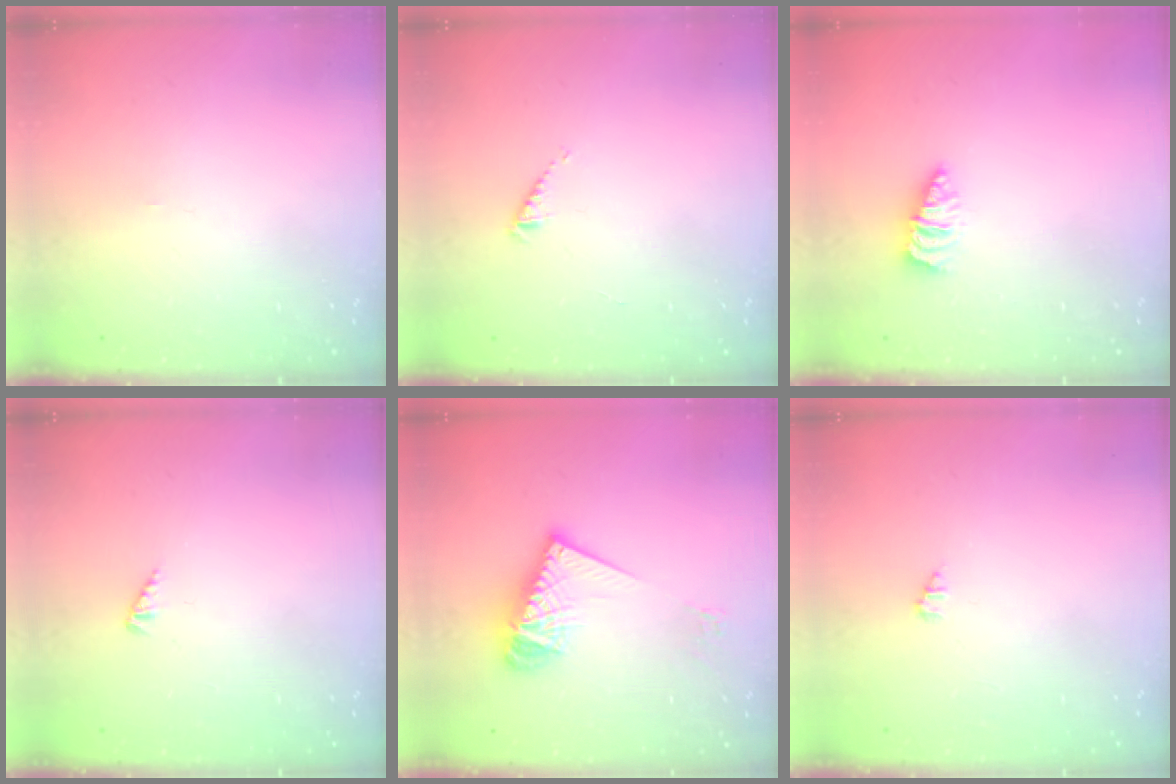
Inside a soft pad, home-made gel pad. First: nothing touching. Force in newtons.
{"total": 1.6, "press": 1.6, "slide": 0.3}
{"total": 2.7, "press": 2.7, "slide": 0.2}
{"total": 0.7, "press": 0.7, "slide": 0.3}
{"total": 12.6, "press": 12.5, "slide": 1.5}
{"total": 1.0, "press": 1.0, "slide": 0.2}